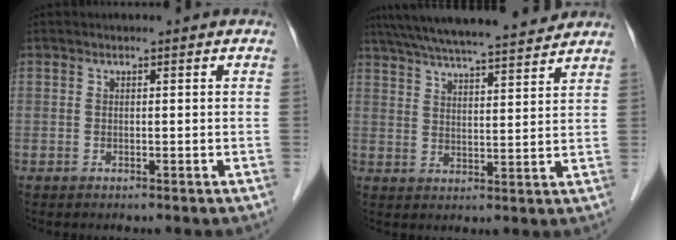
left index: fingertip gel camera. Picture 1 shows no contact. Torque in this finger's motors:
{"motor_torque": [1.00, -1.14, 0.71, 0.16]}